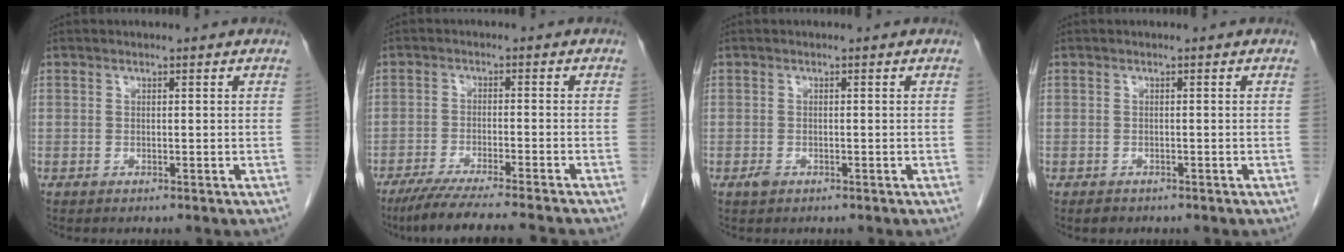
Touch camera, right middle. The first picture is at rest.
{"total": 12.5, "force": [-10.9, -0.8, 6.0], "torque": [-0.072, -0.026, -0.171]}
{"total": 0.9, "force": [-0.5, 0.5, 0.5], "torque": [-0.012, 0.000, -0.007]}
{"total": 1.3, "force": [-1.0, 0.8, 0.4], "torque": [-0.012, 0.000, -0.011]}